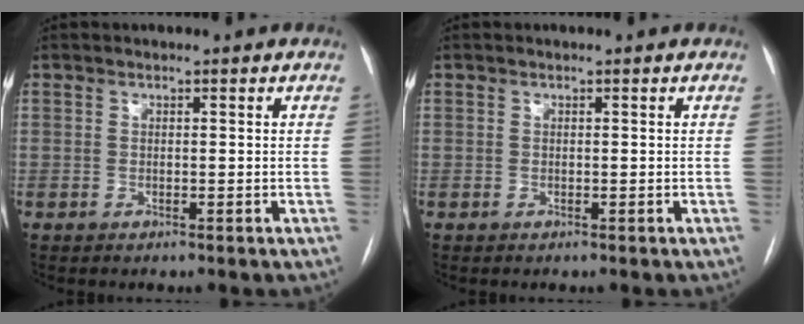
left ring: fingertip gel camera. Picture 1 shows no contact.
{"total": 0.0}